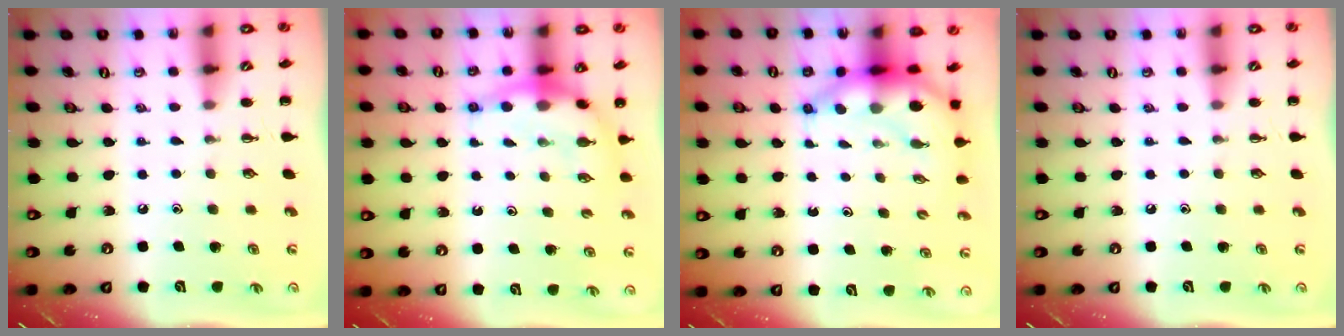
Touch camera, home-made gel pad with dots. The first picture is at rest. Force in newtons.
{"total": 7.2, "press": 7.1, "slide": 1.2}
{"total": 6.9, "press": 6.8, "slide": 1.2}
{"total": 0.0}